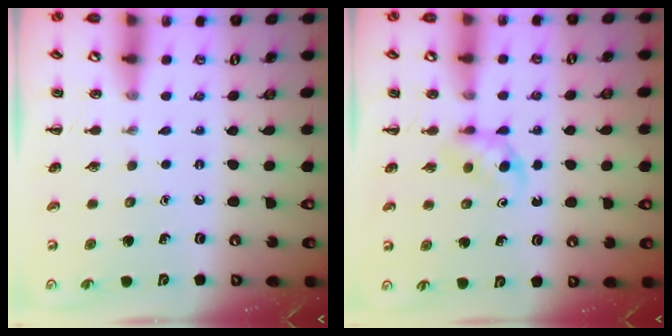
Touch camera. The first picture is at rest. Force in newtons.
{"total": 3.8, "press": 3.5, "slide": 1.4}